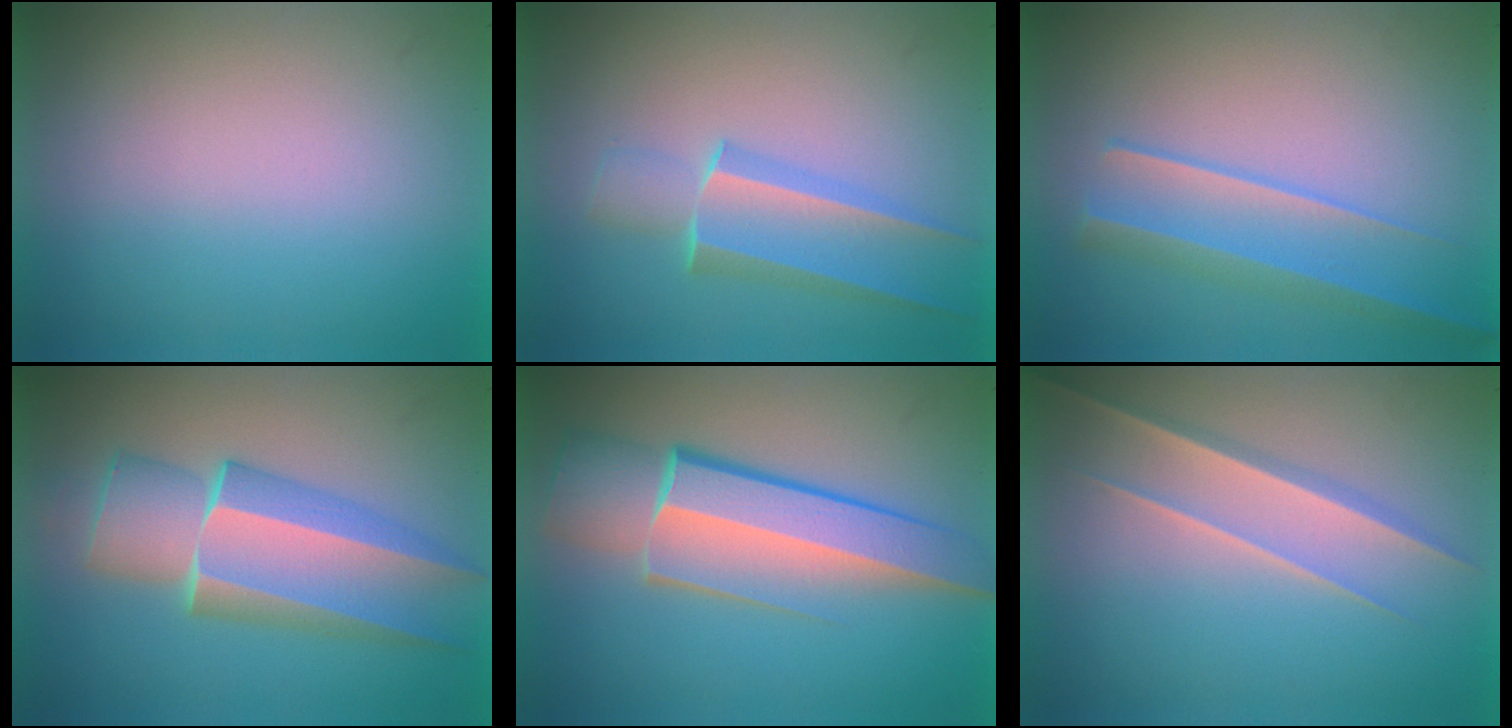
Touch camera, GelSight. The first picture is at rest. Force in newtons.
{"total": 2.6}
{"total": 2.2}
{"total": 5.9}
{"total": 6.2}
{"total": 1.5}